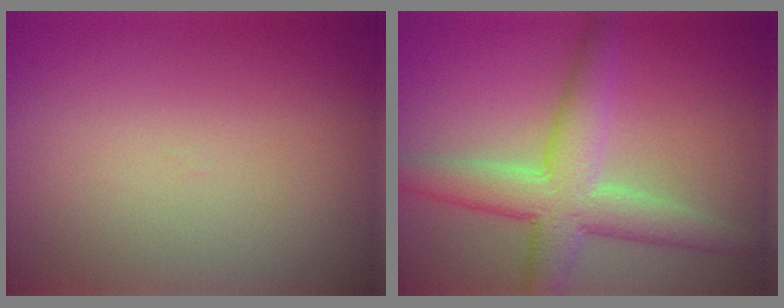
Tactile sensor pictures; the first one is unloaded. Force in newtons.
{"total": 5.9, "press": 5.9, "slide": 0.3}